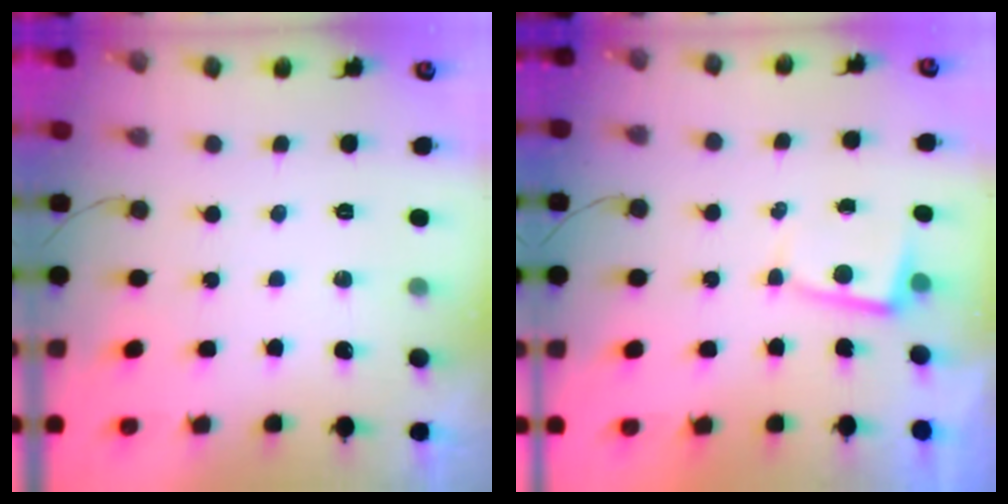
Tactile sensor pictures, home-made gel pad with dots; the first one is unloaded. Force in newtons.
{"total": 2.2, "press": 2.2, "slide": 0.4}